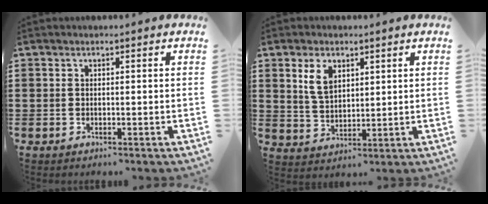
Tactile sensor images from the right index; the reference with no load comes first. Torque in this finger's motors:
{"motor_torque": [1.09, 1.05, 0.37, 0.06]}